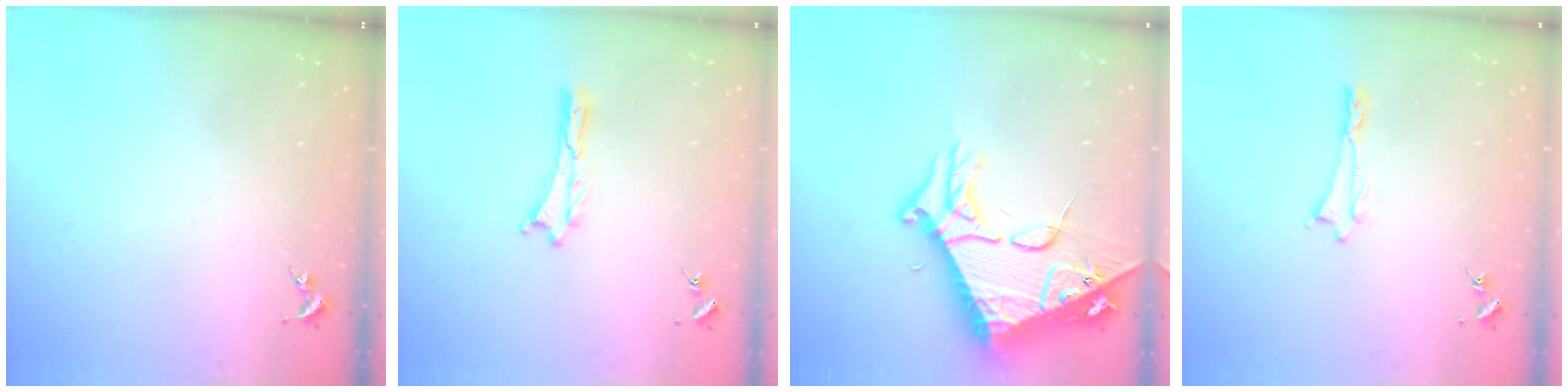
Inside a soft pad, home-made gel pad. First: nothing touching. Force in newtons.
{"total": 0.0}
{"total": 12.0, "press": 11.9, "slide": 1.3}
{"total": 0.0}